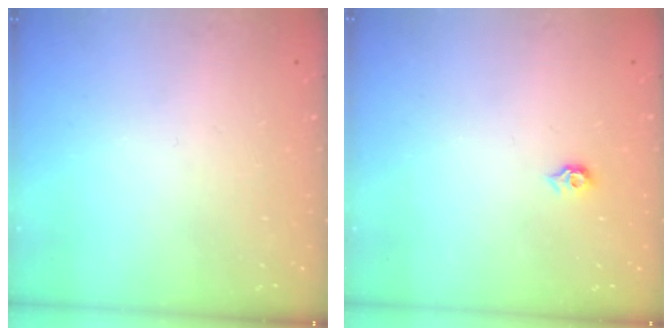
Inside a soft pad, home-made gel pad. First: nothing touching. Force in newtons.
{"total": 5.3, "press": 5.2, "slide": 0.8}